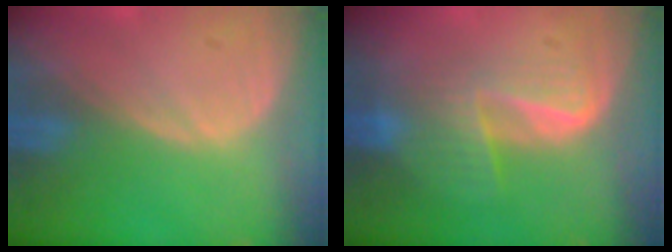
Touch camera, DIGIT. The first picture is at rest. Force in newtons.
{"total": 5.8, "press": 5.5, "slide": 2.0}